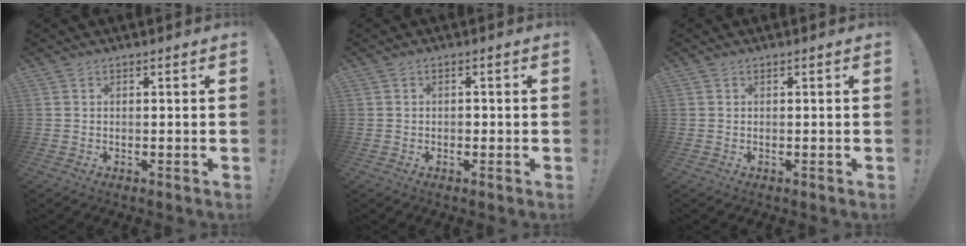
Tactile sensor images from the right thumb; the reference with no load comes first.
{"total": 1.1, "force": [-0.7, 0.7, 0.4], "torque": [-0.013, 0.004, -0.012]}
{"total": 0.0}